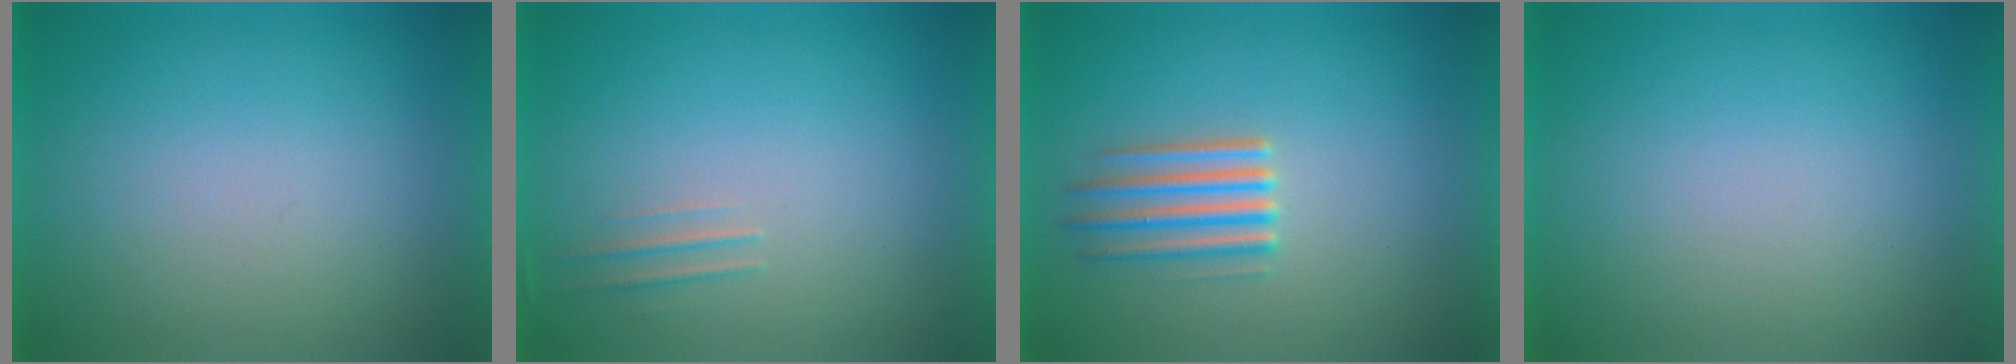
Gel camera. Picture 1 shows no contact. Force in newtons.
{"total": 1.1}
{"total": 2.4}
{"total": 1.1}